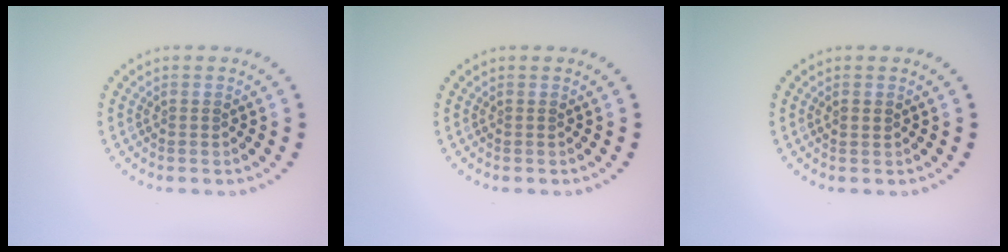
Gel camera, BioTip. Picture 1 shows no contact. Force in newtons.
{"total": 0.0}
{"total": 1.0, "press": 1.0, "slide": 0.1}